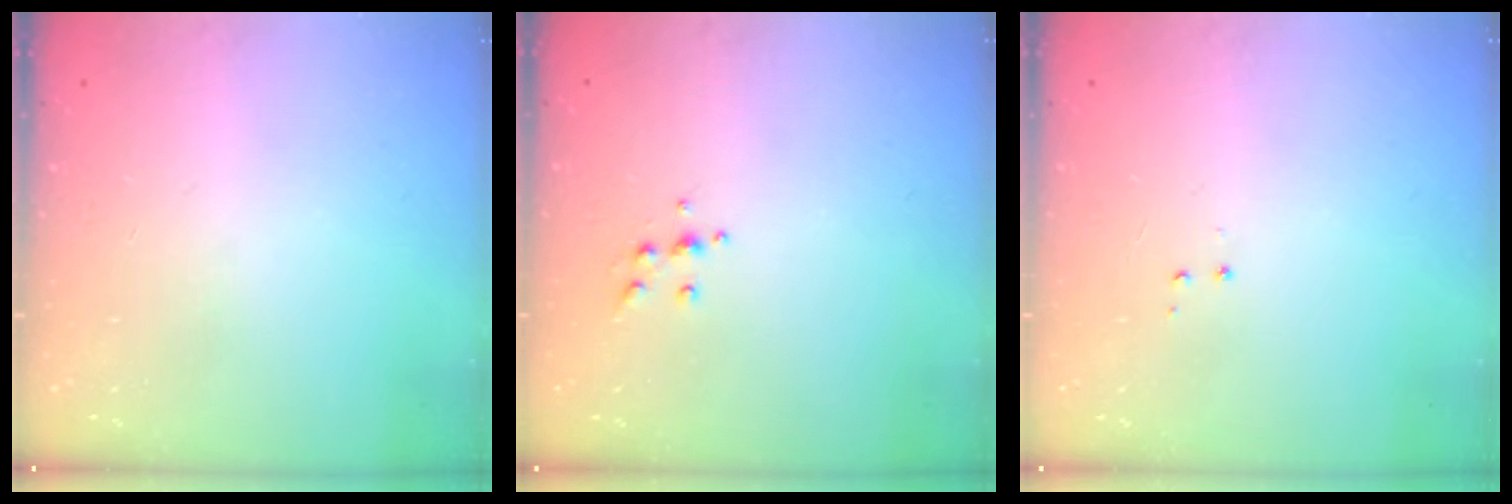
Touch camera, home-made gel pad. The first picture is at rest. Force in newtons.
{"total": 5.0, "press": 4.8, "slide": 1.0}
{"total": 3.5, "press": 3.5, "slide": 0.5}